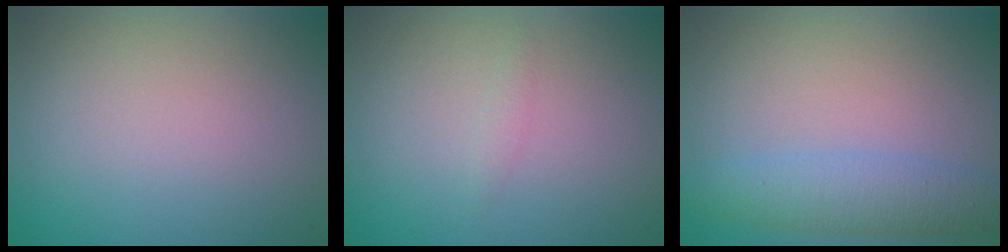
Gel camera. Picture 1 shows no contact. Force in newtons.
{"total": 0.6, "press": 0.6, "slide": 0.0}
{"total": 3.6, "press": 3.6, "slide": 0.1}